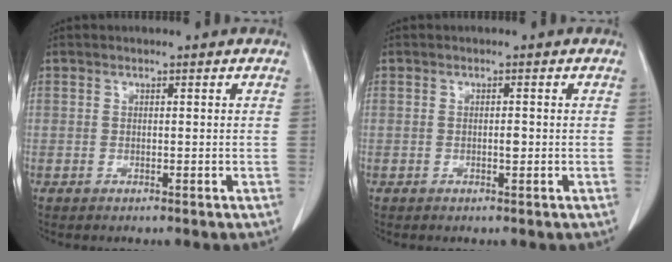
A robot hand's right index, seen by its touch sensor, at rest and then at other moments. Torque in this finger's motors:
{"motor_torque": [0.36, -0.18, 0.03, 0.02]}